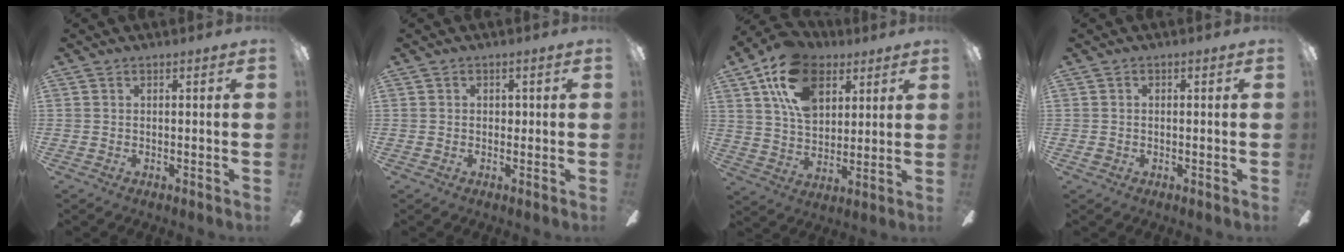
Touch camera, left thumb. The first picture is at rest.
{"total": 1.0, "force": [0.0, 0.9, 0.5], "torque": [-0.010, 0.007, -0.002]}
{"total": 16.8, "force": [8.5, 10.6, 9.9], "torque": [-0.186, -0.012, 0.156]}
{"total": 1.0, "force": [-0.4, 0.8, 0.3], "torque": [-0.006, 0.004, -0.010]}